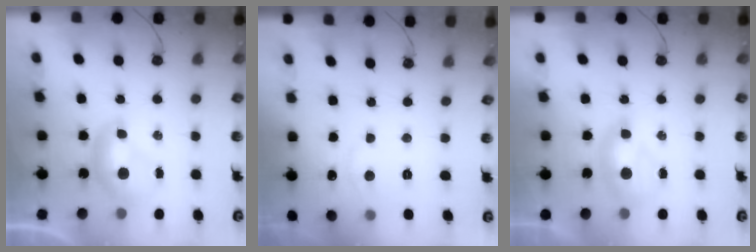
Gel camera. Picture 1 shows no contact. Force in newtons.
{"total": 1.7, "press": 1.5, "slide": 0.7}
{"total": 1.5, "press": 1.3, "slide": 0.7}